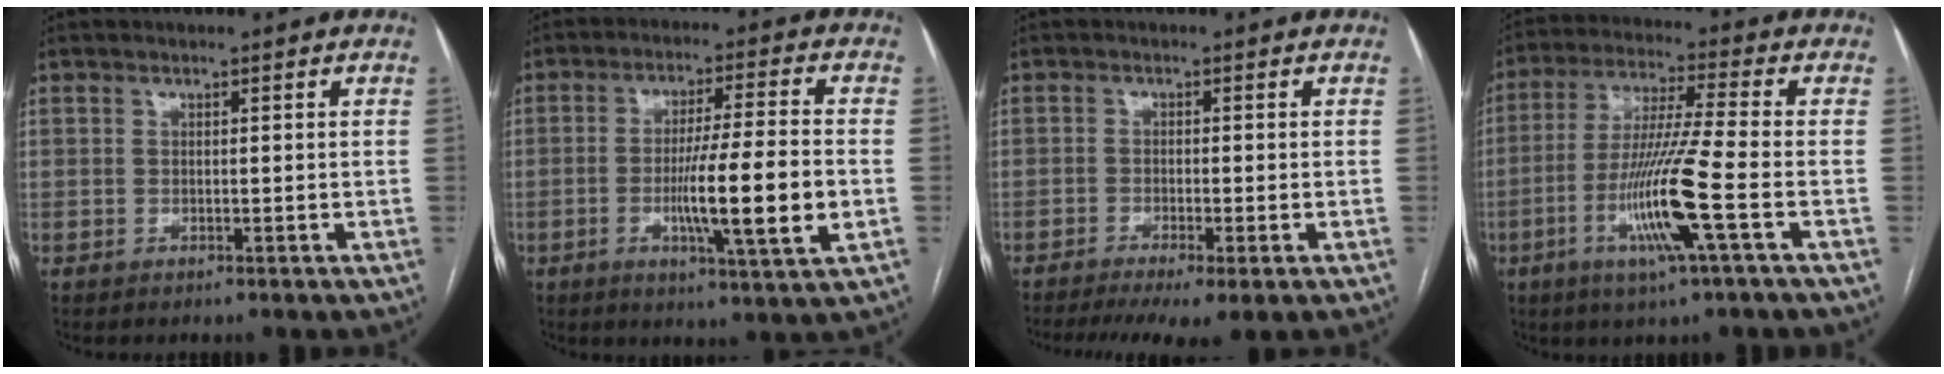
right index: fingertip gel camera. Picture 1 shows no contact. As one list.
[{"total": 12.5, "force": [-2.4, -0.1, 12.2], "torque": [-0.201, -0.010, -0.043]}, {"total": 8.2, "force": [-5.6, 1.0, 5.9], "torque": [-0.091, -0.014, -0.090]}, {"total": 12.6, "force": [-4.1, -1.0, 11.9], "torque": [-0.234, -0.014, -0.082]}]